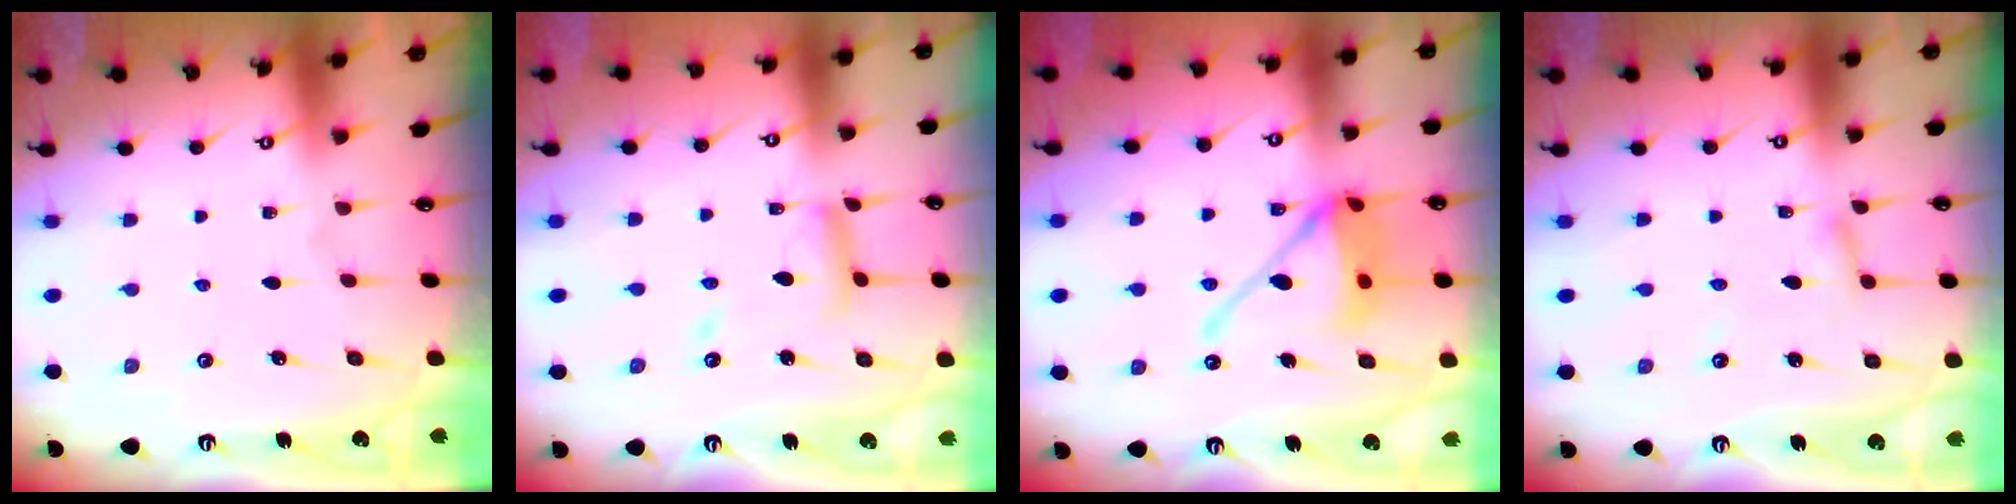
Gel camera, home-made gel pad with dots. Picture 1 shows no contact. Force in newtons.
{"total": 11.1, "press": 11.1, "slide": 0.9}
{"total": 14.8, "press": 14.6, "slide": 1.9}
{"total": 2.4, "press": 2.4, "slide": 0.2}